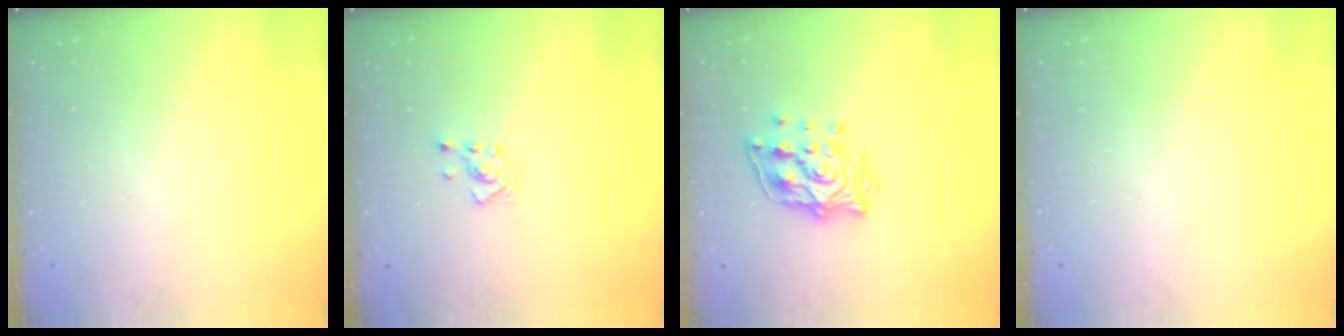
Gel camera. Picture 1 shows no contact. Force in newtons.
{"total": 2.9, "press": 2.8, "slide": 0.3}
{"total": 13.8, "press": 13.7, "slide": 1.6}
{"total": 0.0}